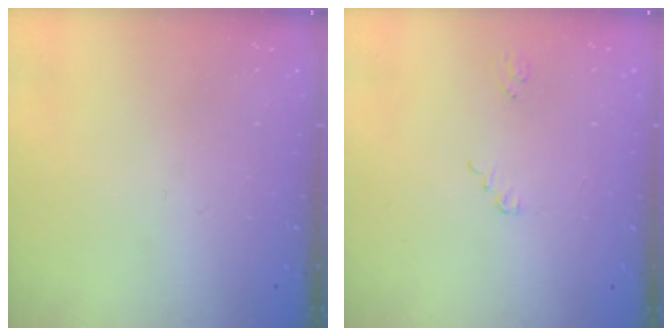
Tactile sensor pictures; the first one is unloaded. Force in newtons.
{"total": 2.2, "press": 2.2, "slide": 0.2}